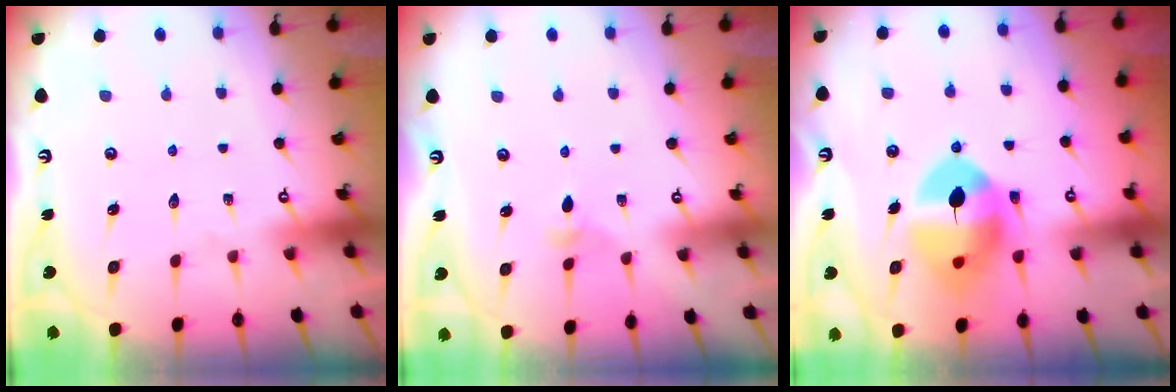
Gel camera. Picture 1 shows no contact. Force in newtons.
{"total": 2.3, "press": 2.3, "slide": 0.5}
{"total": 13.0, "press": 12.8, "slide": 2.1}